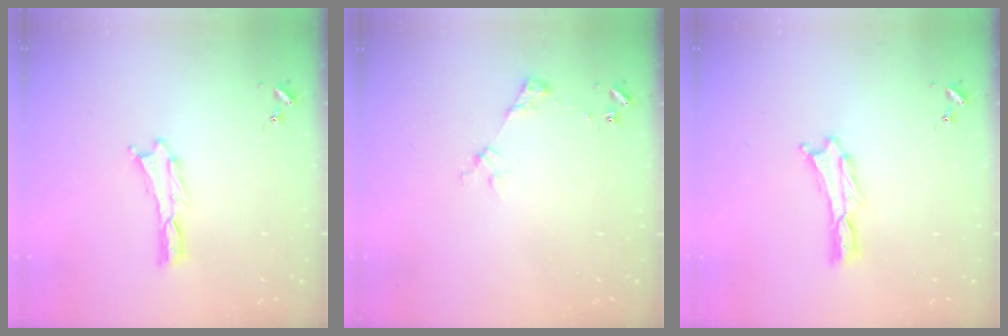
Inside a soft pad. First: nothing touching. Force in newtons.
{"total": 2.9, "press": 2.9, "slide": 0.4}
{"total": 0.0}